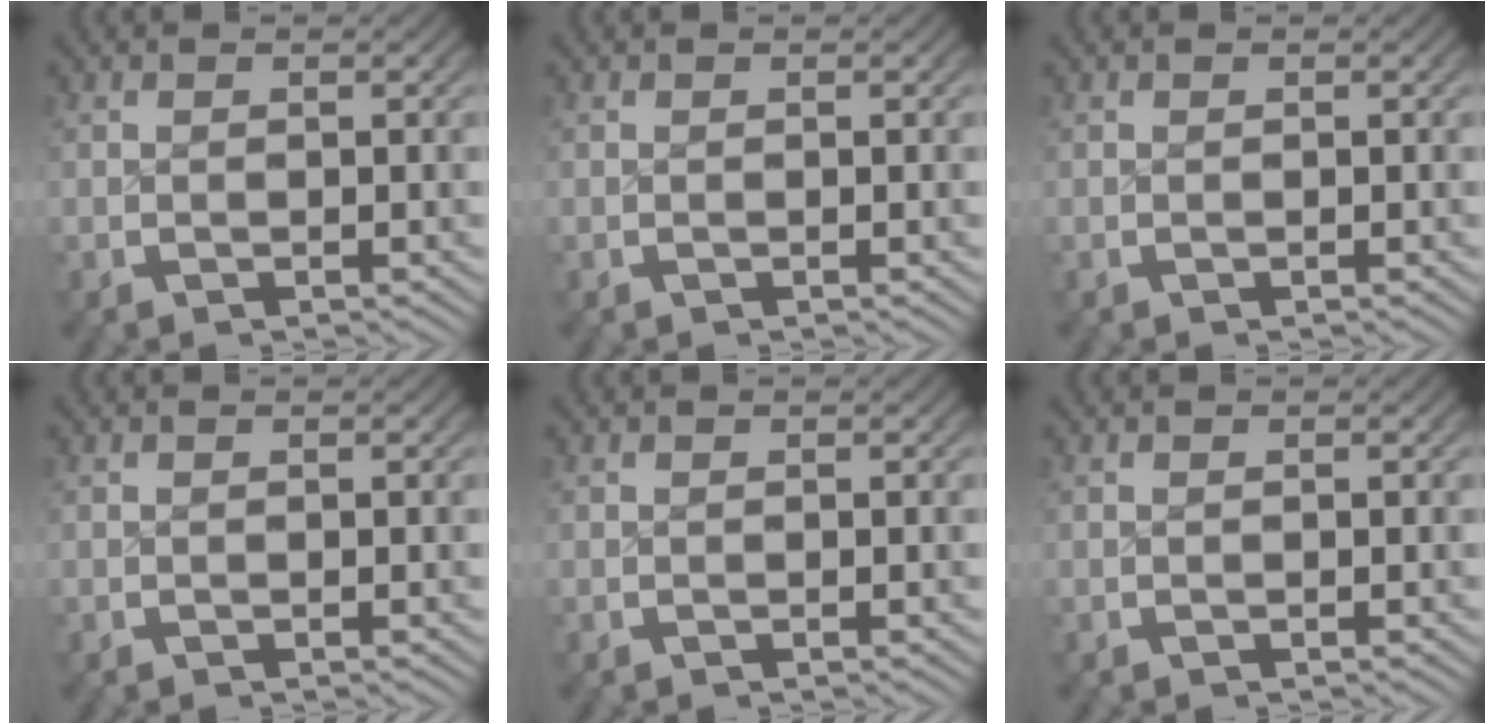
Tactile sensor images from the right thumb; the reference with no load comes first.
{"total": 0.0}
{"total": 0.0}
{"total": 0.0}
{"total": 0.0}
{"total": 0.0}